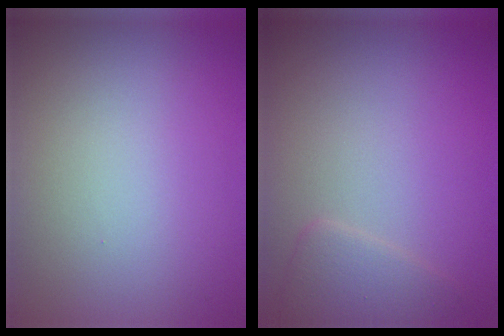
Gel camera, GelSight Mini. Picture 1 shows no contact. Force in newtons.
{"total": 1.9, "press": 1.9, "slide": 0.1}